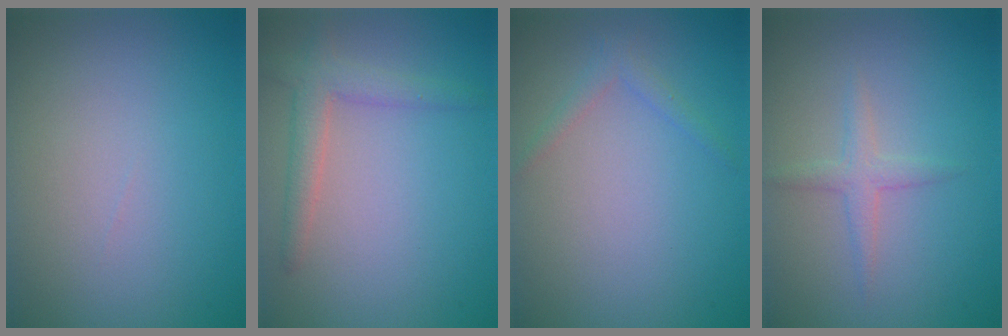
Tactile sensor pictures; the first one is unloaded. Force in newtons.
{"total": 2.7, "press": 2.7, "slide": 0.2}
{"total": 1.2, "press": 1.2, "slide": 0.1}
{"total": 1.6, "press": 1.6, "slide": 0.0}